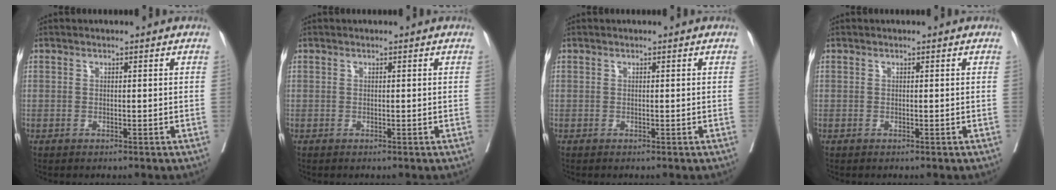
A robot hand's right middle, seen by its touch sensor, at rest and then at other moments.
{"total": 0.0}
{"total": 0.0}
{"total": 0.0}